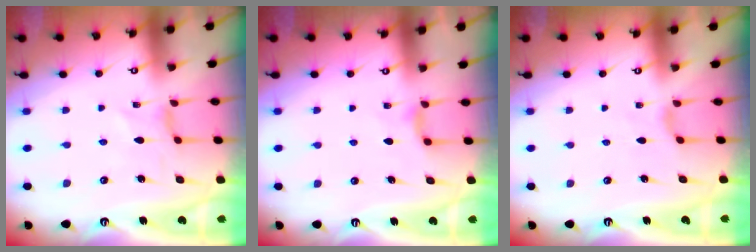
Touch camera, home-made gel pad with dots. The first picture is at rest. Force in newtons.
{"total": 4.4, "press": 4.4, "slide": 0.6}
{"total": 2.7, "press": 2.6, "slide": 0.6}